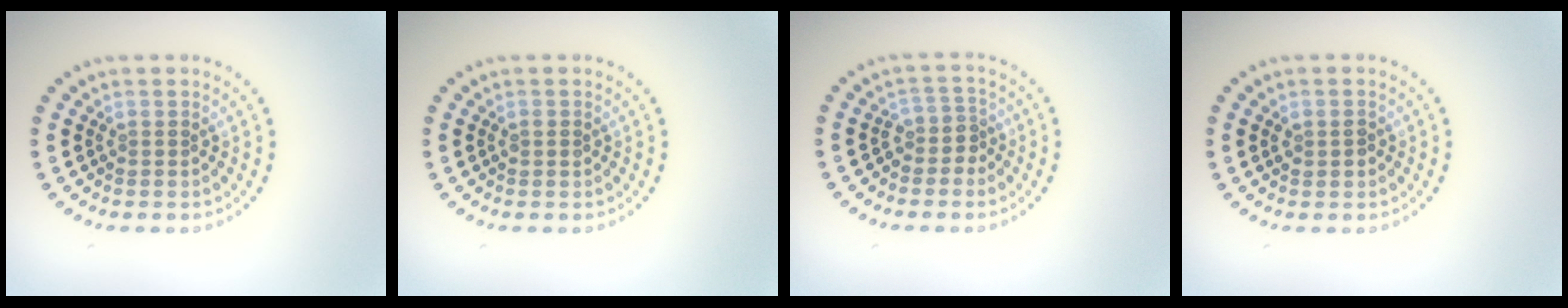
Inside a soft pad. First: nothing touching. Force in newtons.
{"total": 0.7, "press": 0.7, "slide": 0.1}
{"total": 2.0, "press": 1.5, "slide": 1.3}
{"total": 1.2, "press": 1.2, "slide": 0.2}